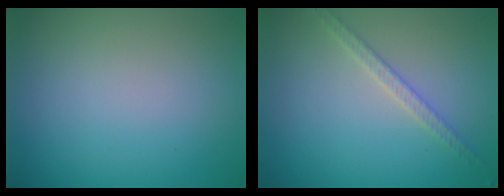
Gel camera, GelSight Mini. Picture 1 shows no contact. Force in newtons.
{"total": 1.9, "press": 1.9, "slide": 0.4}